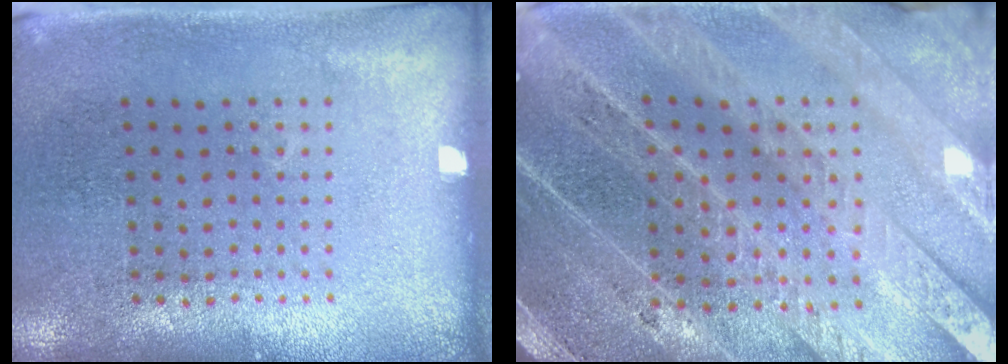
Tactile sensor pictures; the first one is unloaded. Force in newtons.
{"total": 4.9, "press": 4.3, "slide": 2.3}